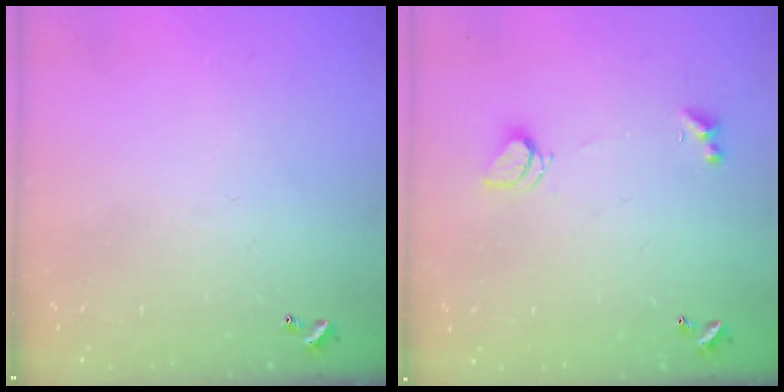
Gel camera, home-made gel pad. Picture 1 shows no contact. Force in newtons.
{"total": 2.5, "press": 2.5, "slide": 0.6}